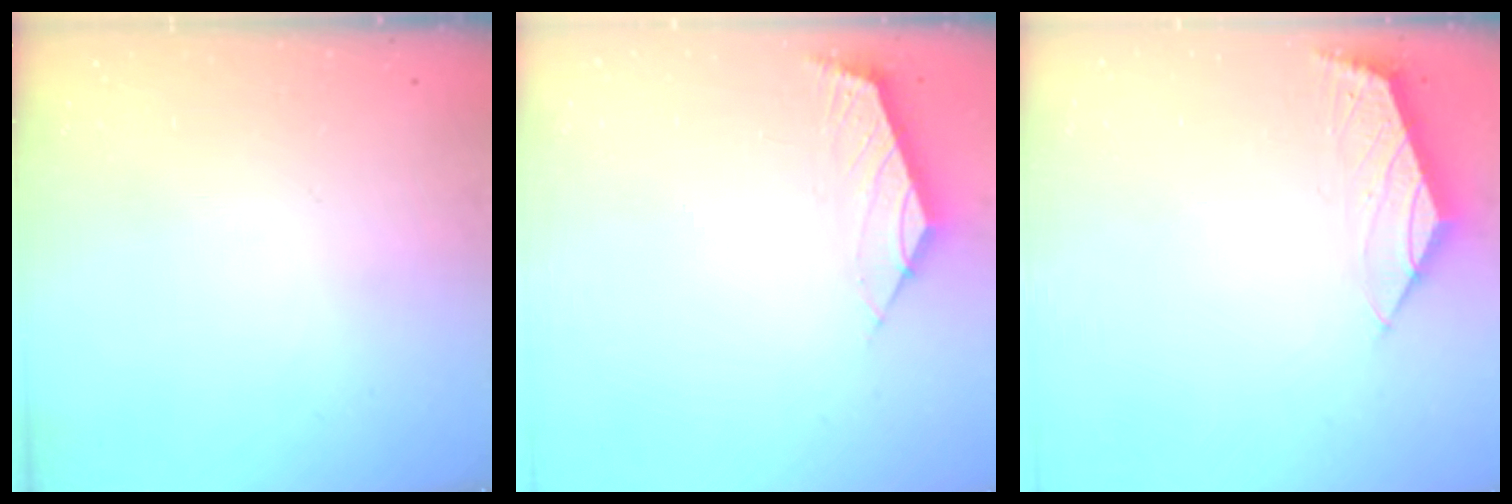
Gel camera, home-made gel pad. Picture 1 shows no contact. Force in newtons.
{"total": 2.4, "press": 2.3, "slide": 0.5}
{"total": 2.1, "press": 2.0, "slide": 0.6}